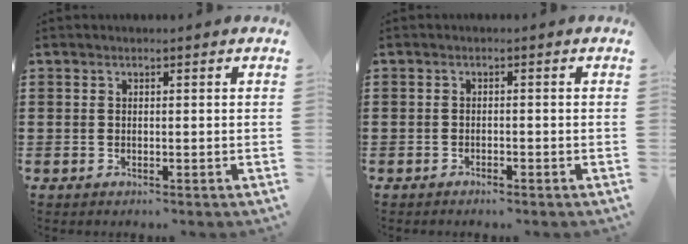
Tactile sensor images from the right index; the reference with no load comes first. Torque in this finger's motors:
{"motor_torque": [0.22, -0.02, 0.09, 0.02]}